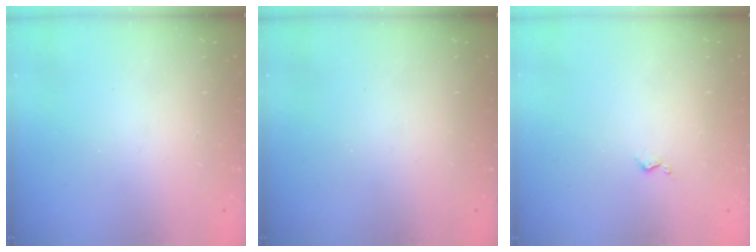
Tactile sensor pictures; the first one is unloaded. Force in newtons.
{"total": 0.0}
{"total": 2.2, "press": 2.1, "slide": 0.5}